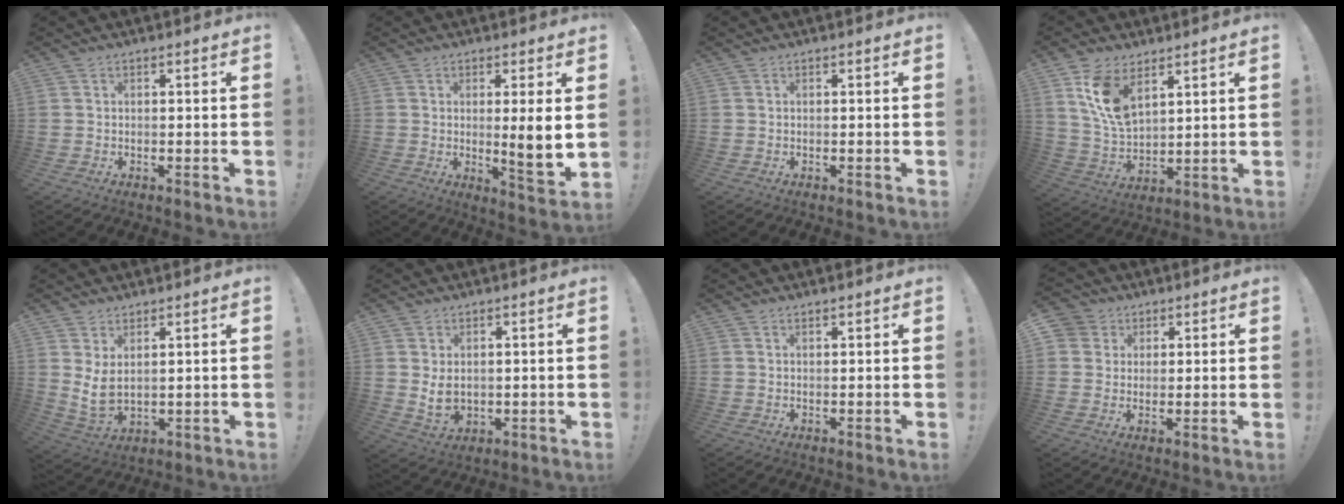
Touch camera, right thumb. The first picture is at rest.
{"total": 7.3, "force": [1.6, -0.1, 7.1], "torque": [-0.096, -0.025, 0.022]}
{"total": 0.0}
{"total": 11.8, "force": [6.7, 6.7, 7.1], "torque": [-0.134, -0.028, 0.131]}
{"total": 6.2, "force": [3.1, 3.0, 4.5], "torque": [-0.084, -0.033, 0.055]}
{"total": 5.9, "force": [1.6, 4.2, 3.8], "torque": [-0.053, -0.017, 0.029]}
{"total": 0.8, "force": [0.7, 0.0, 0.3], "torque": [0.001, -0.003, 0.012]}
{"total": 5.0, "force": [2.3, 4.4, 0.8], "torque": [-0.007, -0.016, 0.045]}